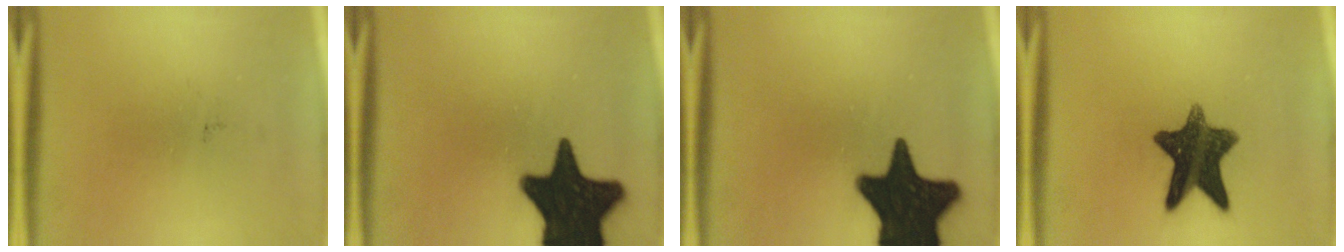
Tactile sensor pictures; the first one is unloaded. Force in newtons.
{"total": 18.6}
{"total": 18.6}
{"total": 11.8}